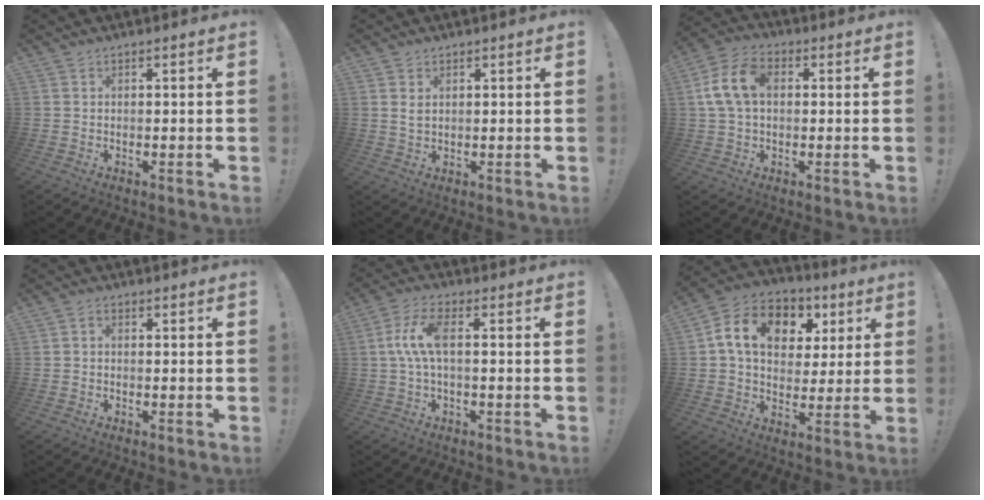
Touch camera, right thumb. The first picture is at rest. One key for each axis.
{"total": 2.2, "fx": 1.0, "fy": 1.3, "fz": 1.4, "tx": -0.014, "ty": -0.004, "tz": 0.016}
{"total": 12.1, "fx": 1.8, "fy": 8.0, "fz": 8.8, "tx": -0.179, "ty": 0.014, "tz": 0.037}
{"total": 1.1, "fx": -0.4, "fy": 0.8, "fz": 0.7, "tx": -0.012, "ty": 0.004, "tz": -0.007}
{"total": 9.0, "fx": 0.6, "fy": 3.0, "fz": 8.5, "tx": -0.168, "ty": 0.000, "tz": 0.010}
{"total": 15.3, "fx": 5.5, "fy": 11.0, "fz": 9.1, "tx": -0.146, "ty": -0.004, "tz": 0.104}